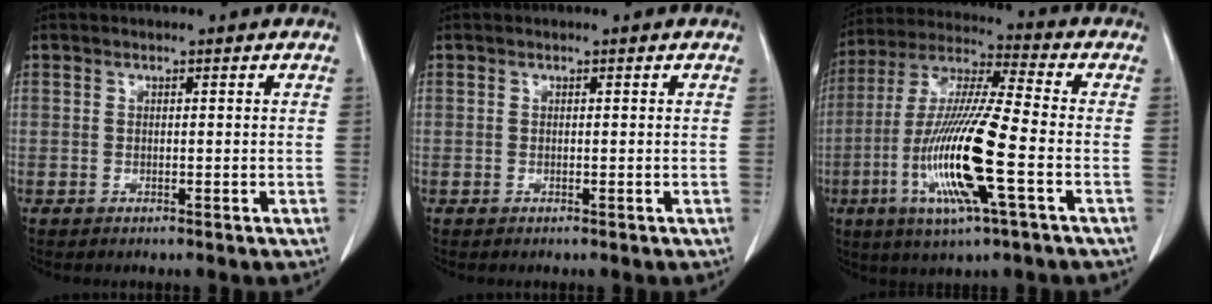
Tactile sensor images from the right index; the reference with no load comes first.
{"total": 0.0}
{"total": 17.4, "force": [-5.0, 1.3, 16.6], "torque": [-0.345, -0.017, -0.093]}